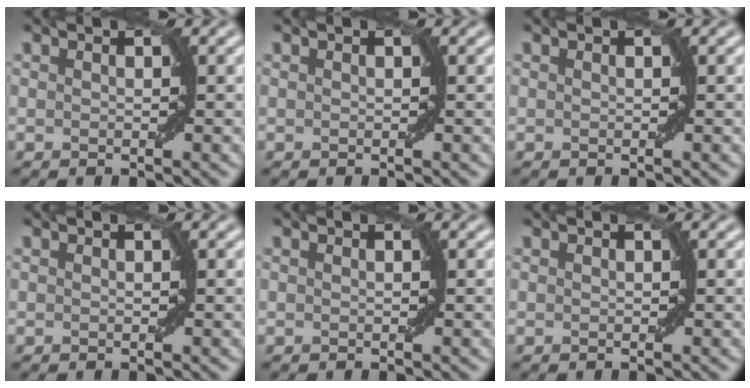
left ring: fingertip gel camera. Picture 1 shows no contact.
{"total": 0.0}
{"total": 0.0}
{"total": 0.0}
{"total": 0.0}
{"total": 0.0}